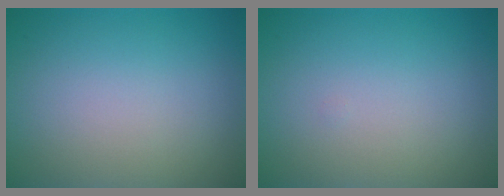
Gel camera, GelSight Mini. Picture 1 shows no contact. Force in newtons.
{"total": 0.0}